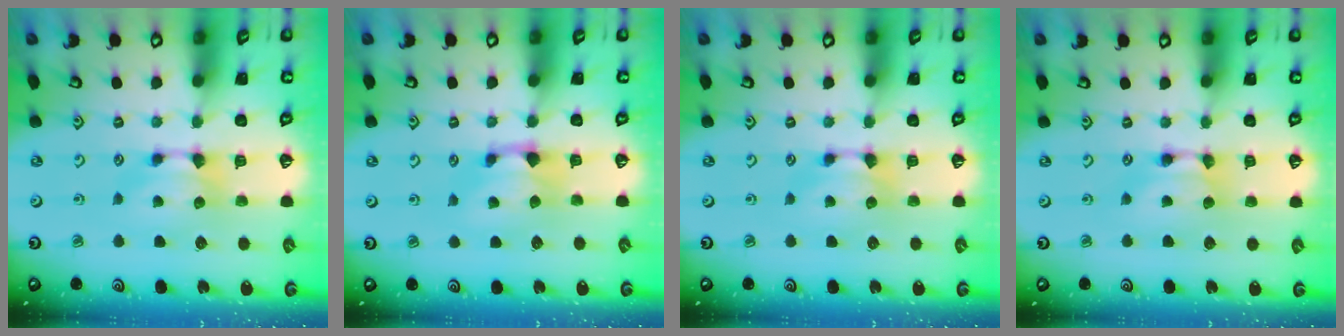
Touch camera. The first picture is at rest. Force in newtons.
{"total": 0.9, "press": 0.2, "slide": 0.9}
{"total": 0.0}
{"total": 1.6, "press": 1.6, "slide": 0.1}